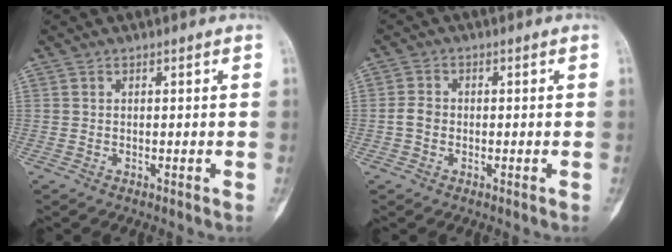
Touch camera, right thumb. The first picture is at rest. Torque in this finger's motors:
{"motor_torque": [0.26, 0.03, 0.53, -0.20, 0.21]}